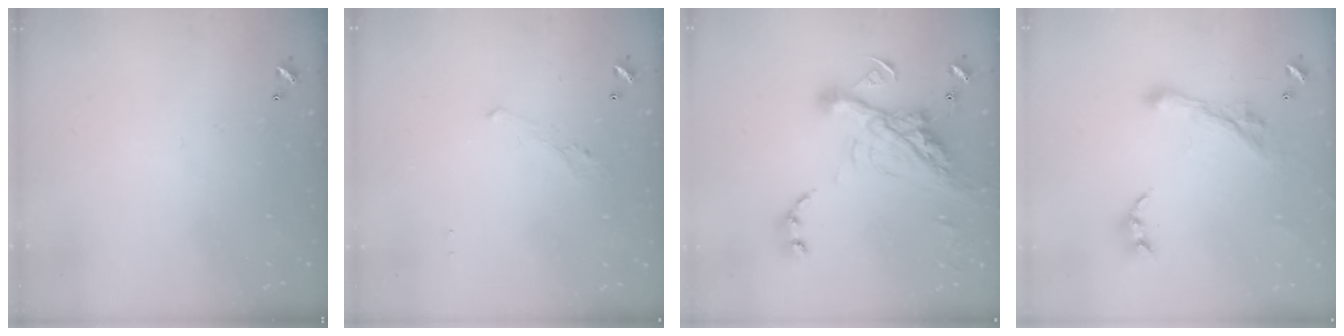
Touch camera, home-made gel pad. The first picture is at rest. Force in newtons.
{"total": 0.8, "press": 0.4, "slide": 0.7}
{"total": 19.3, "press": 19.1, "slide": 2.5}
{"total": 2.8, "press": 2.5, "slide": 1.3}